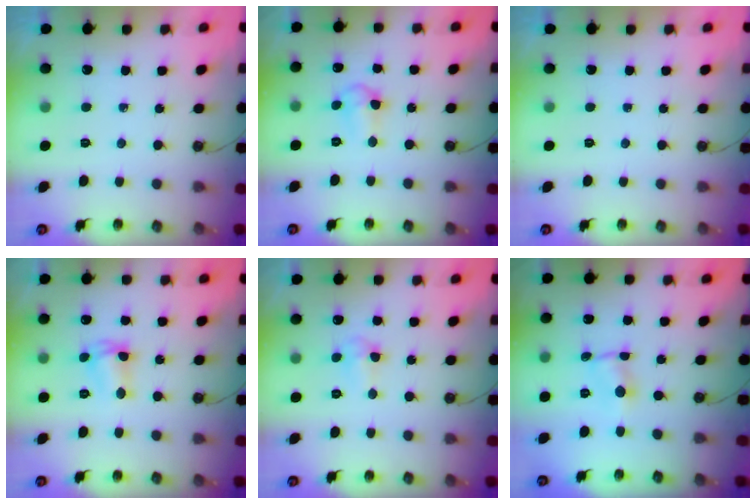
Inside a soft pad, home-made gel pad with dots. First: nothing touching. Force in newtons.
{"total": 6.0, "press": 4.8, "slide": 3.6}
{"total": 0.0}
{"total": 5.5, "press": 5.5, "slide": 0.4}
{"total": 3.5, "press": 3.4, "slide": 0.8}
{"total": 0.7, "press": 0.6, "slide": 0.1}